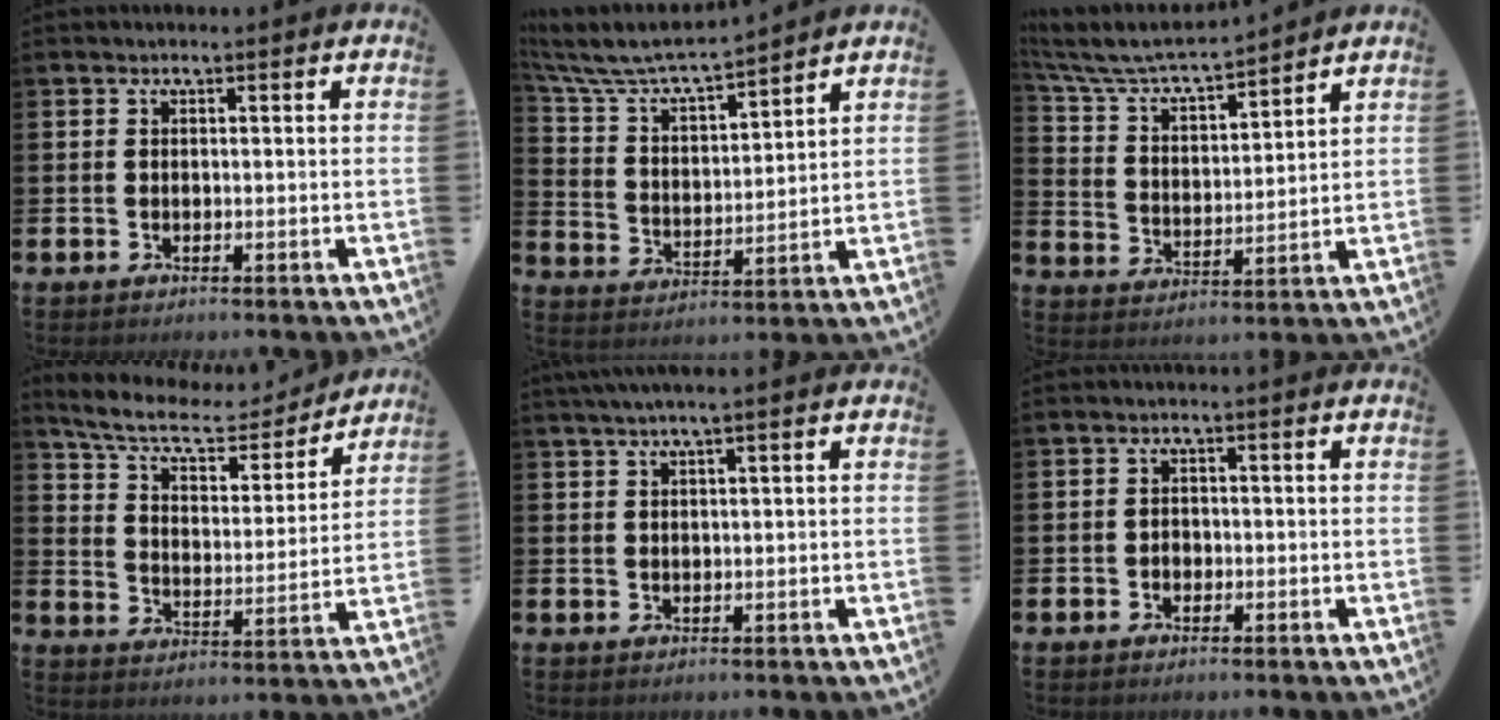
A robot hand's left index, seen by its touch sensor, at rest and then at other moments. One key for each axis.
{"total": 7.2, "fx": 6.8, "fy": 0.9, "fz": 2.4, "tx": -0.081, "ty": -0.051, "tz": 0.115}
{"total": 6.7, "fx": 6.2, "fy": 1.0, "fz": 2.3, "tx": -0.078, "ty": -0.046, "tz": 0.104}
{"total": 8.8, "fx": 7.6, "fy": 2.6, "fz": 3.6, "tx": -0.092, "ty": -0.052, "tz": 0.125}
{"total": 2.0, "fx": 1.5, "fy": -0.2, "fz": 1.2, "tx": -0.032, "ty": 0.005, "tz": 0.028}
{"total": 1.1, "fx": -0.5, "fy": 1.0, "fz": 0.4, "tx": -0.007, "ty": 0.005, "tz": -0.011}